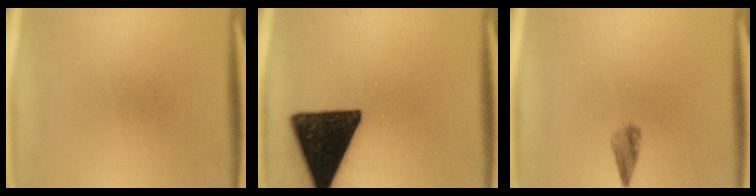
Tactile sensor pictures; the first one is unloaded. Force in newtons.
{"total": 17.6}
{"total": 2.0}